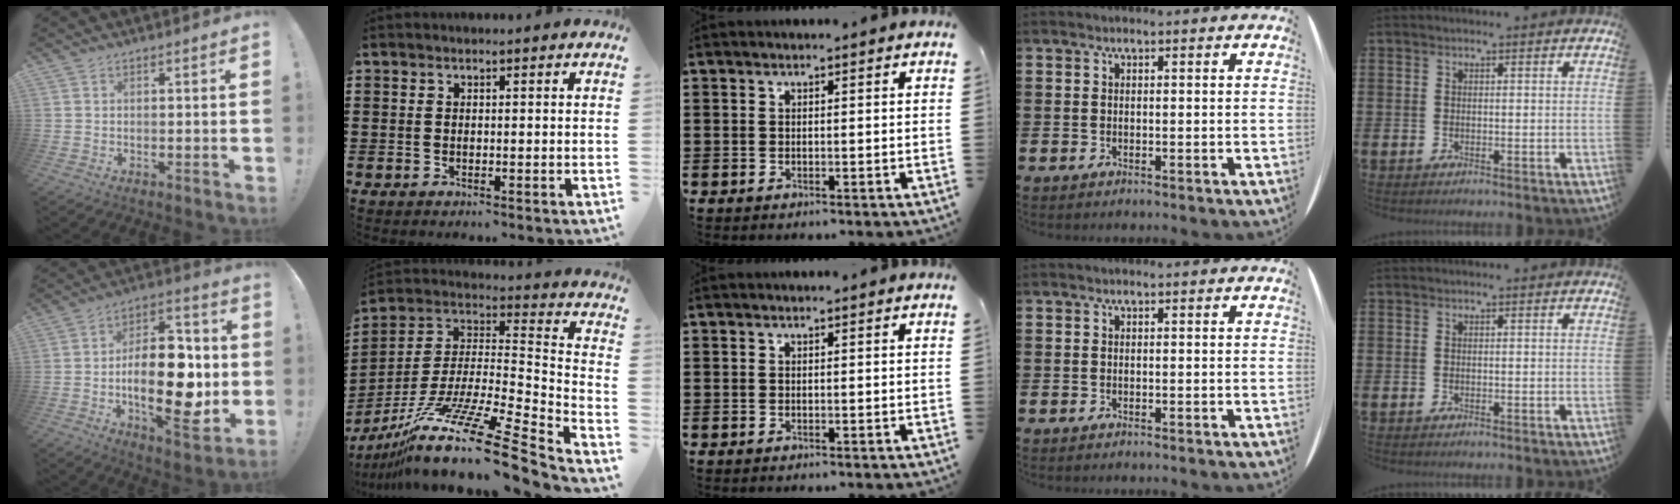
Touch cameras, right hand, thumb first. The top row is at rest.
{"thumb": {"total": 22.4, "force": [-2.1, 10.9, 19.4], "torque": [-0.317, 0.005, -0.033]}, "index": {"total": 15.8, "force": [-11.7, 1.0, 10.6], "torque": [-0.199, 0.018, -0.213]}}